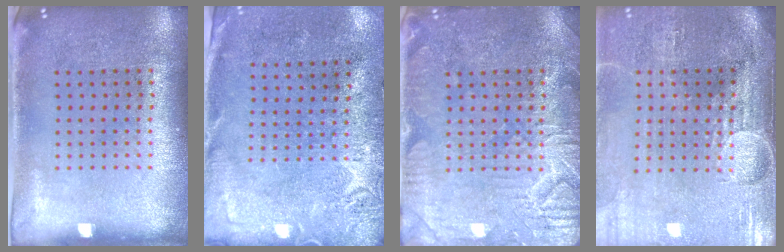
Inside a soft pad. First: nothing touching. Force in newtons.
{"total": 2.7, "press": 2.3, "slide": 1.5}
{"total": 4.5, "press": 4.5, "slide": 0.6}
{"total": 4.5, "press": 3.8, "slide": 2.4}